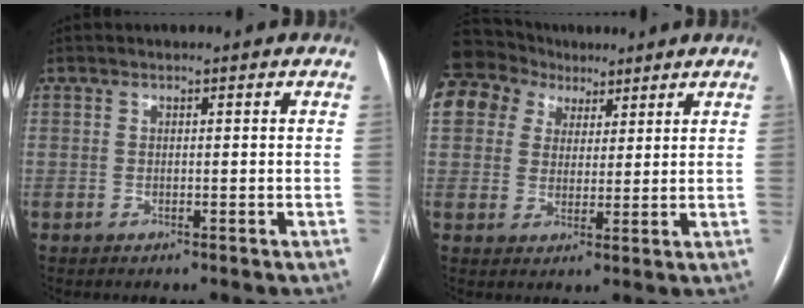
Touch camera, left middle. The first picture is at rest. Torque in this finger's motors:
{"motor_torque": [1.29, -0.85, 1.05, 0.21]}